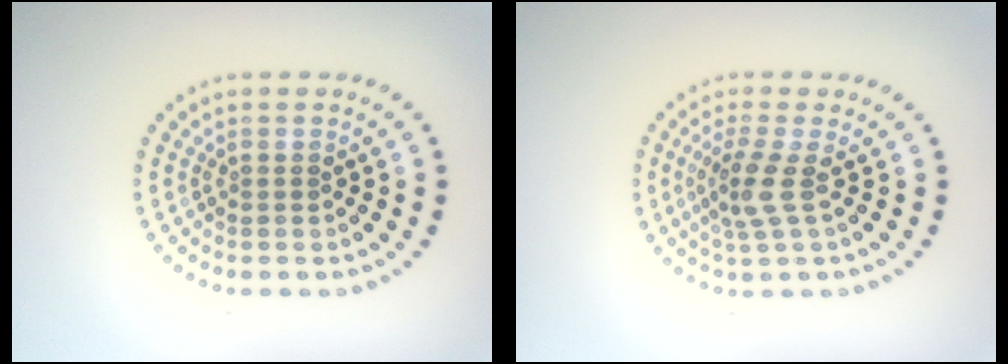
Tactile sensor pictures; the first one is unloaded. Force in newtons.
{"total": 2.7, "press": 2.1, "slide": 1.7}